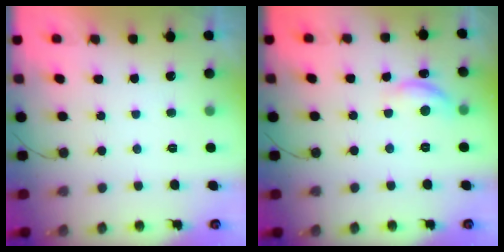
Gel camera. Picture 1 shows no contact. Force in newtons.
{"total": 9.5, "press": 9.5, "slide": 0.7}